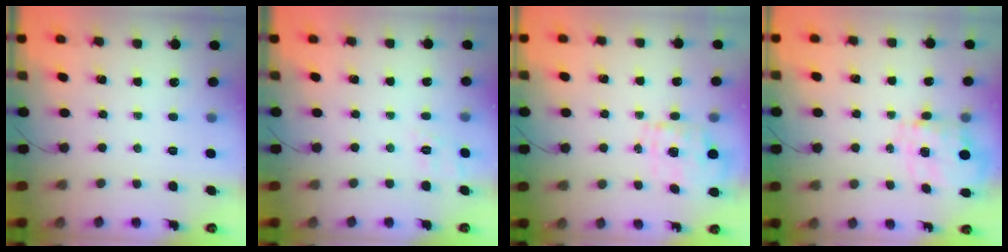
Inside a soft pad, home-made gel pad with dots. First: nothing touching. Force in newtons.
{"total": 3.0, "press": 2.3, "slide": 1.9}
{"total": 1.7, "press": 1.6, "slide": 0.5}
{"total": 3.6, "press": 3.5, "slide": 1.0}